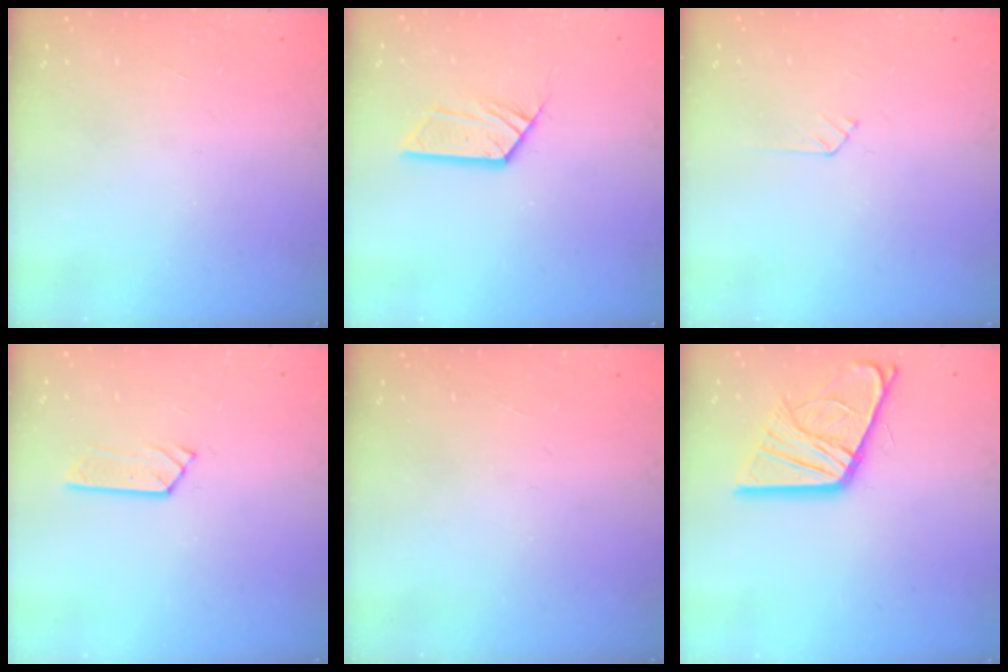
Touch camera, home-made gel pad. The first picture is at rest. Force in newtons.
{"total": 8.4, "press": 8.3, "slide": 0.4}
{"total": 3.7, "press": 3.7, "slide": 0.4}
{"total": 3.5, "press": 3.5, "slide": 0.1}
{"total": 0.0}
{"total": 17.2, "press": 17.1, "slide": 1.9}